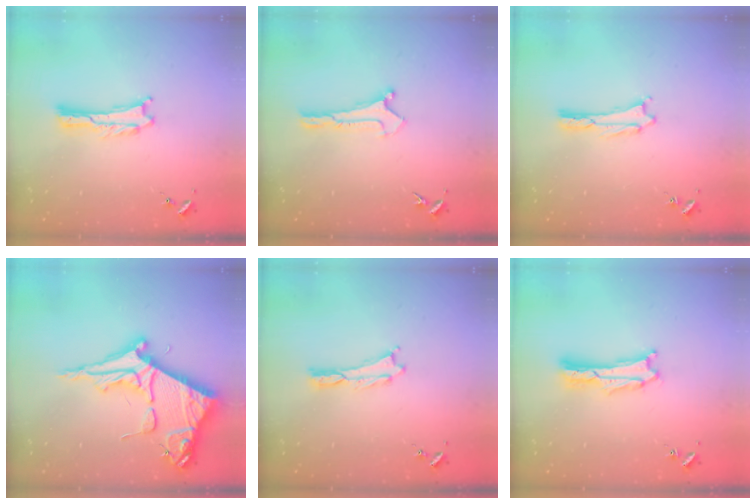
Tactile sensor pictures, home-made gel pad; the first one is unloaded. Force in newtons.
{"total": 0.0}
{"total": 1.1, "press": 1.1, "slide": 0.1}
{"total": 10.2, "press": 10.2, "slide": 1.1}
{"total": 0.0}
{"total": 1.7, "press": 1.7, "slide": 0.3}